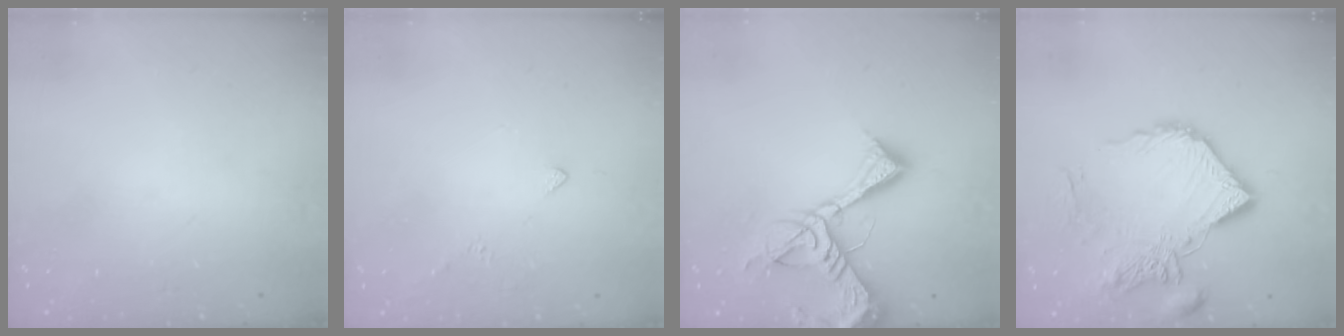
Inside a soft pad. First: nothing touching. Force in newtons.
{"total": 2.0, "press": 2.0, "slide": 0.6}
{"total": 16.1, "press": 16.0, "slide": 1.9}
{"total": 15.8, "press": 15.7, "slide": 1.4}